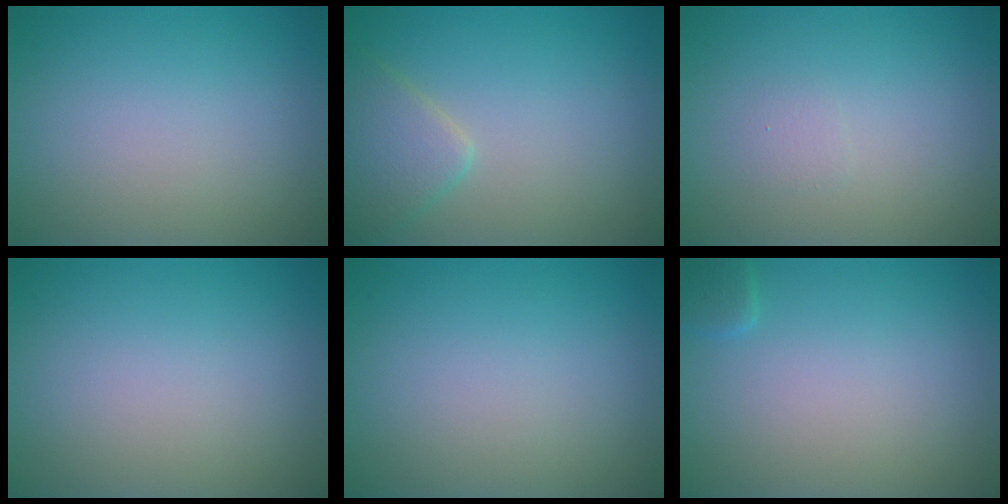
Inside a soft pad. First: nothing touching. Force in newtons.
{"total": 2.8, "press": 2.8, "slide": 0.1}
{"total": 0.6, "press": 0.6, "slide": 0.1}
{"total": 0.0}
{"total": 0.0}
{"total": 1.0, "press": 1.0, "slide": 0.1}